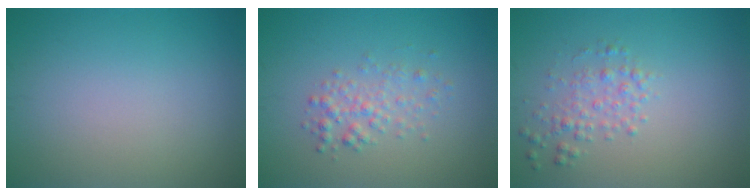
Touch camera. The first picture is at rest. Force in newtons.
{"total": 2.0, "press": 2.0, "slide": 0.1}
{"total": 2.0, "press": 2.0, "slide": 0.1}